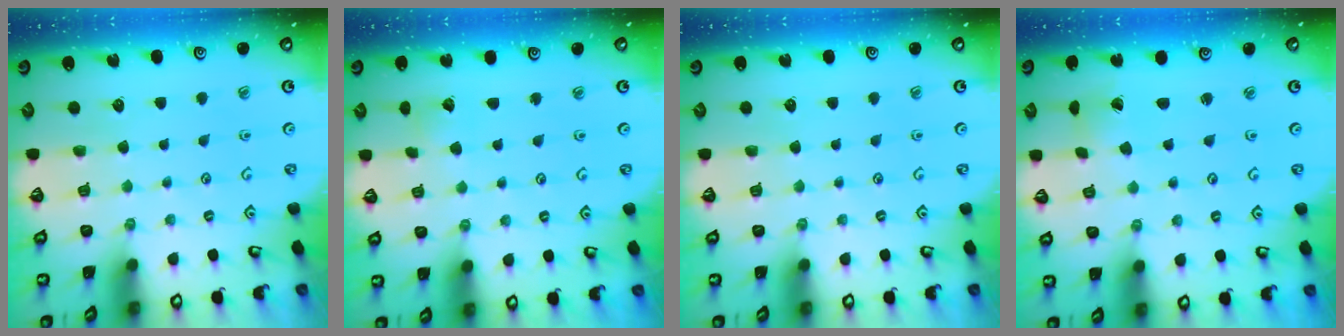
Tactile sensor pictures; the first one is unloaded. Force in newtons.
{"total": 2.4, "press": 2.3, "slide": 0.3}
{"total": 0.0}
{"total": 1.9, "press": 1.8, "slide": 0.7}